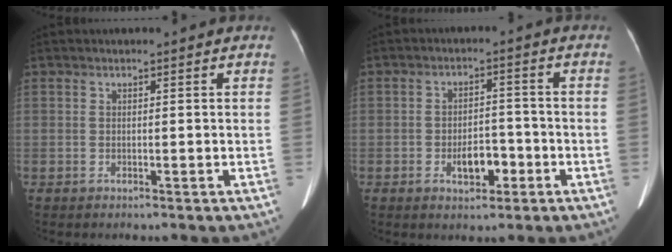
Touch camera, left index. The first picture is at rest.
{"total": 5.0, "force": [-2.1, 2.7, 3.6], "torque": [-0.062, 0.009, -0.030]}